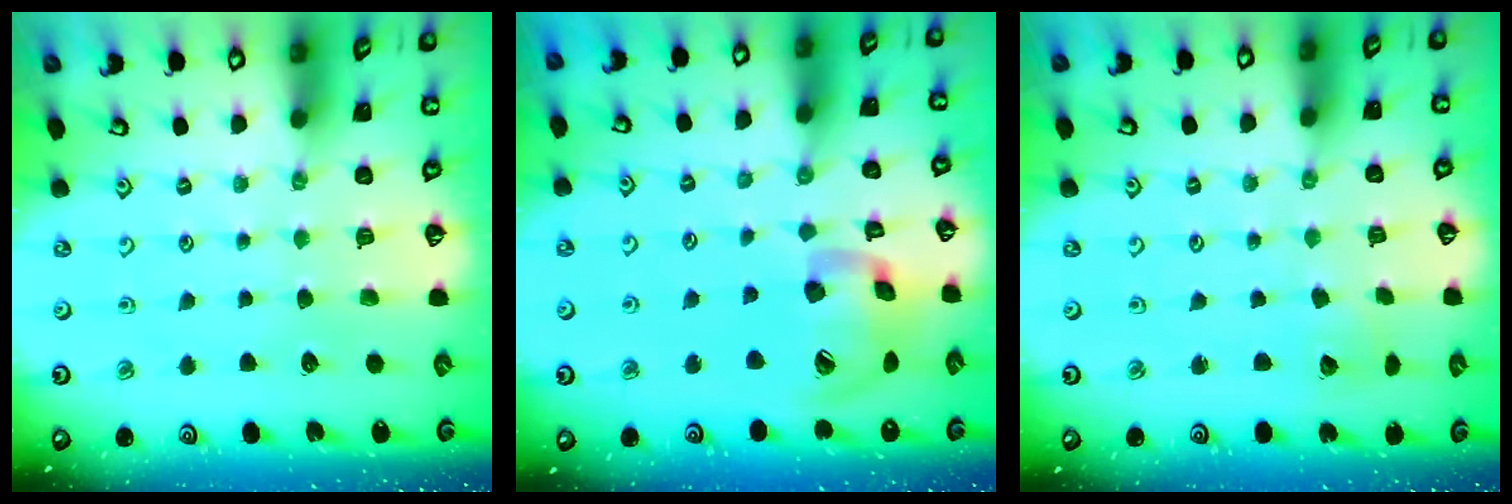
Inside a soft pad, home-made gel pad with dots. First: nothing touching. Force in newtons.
{"total": 17.0, "press": 16.8, "slide": 2.5}
{"total": 4.1, "press": 4.1, "slide": 0.4}